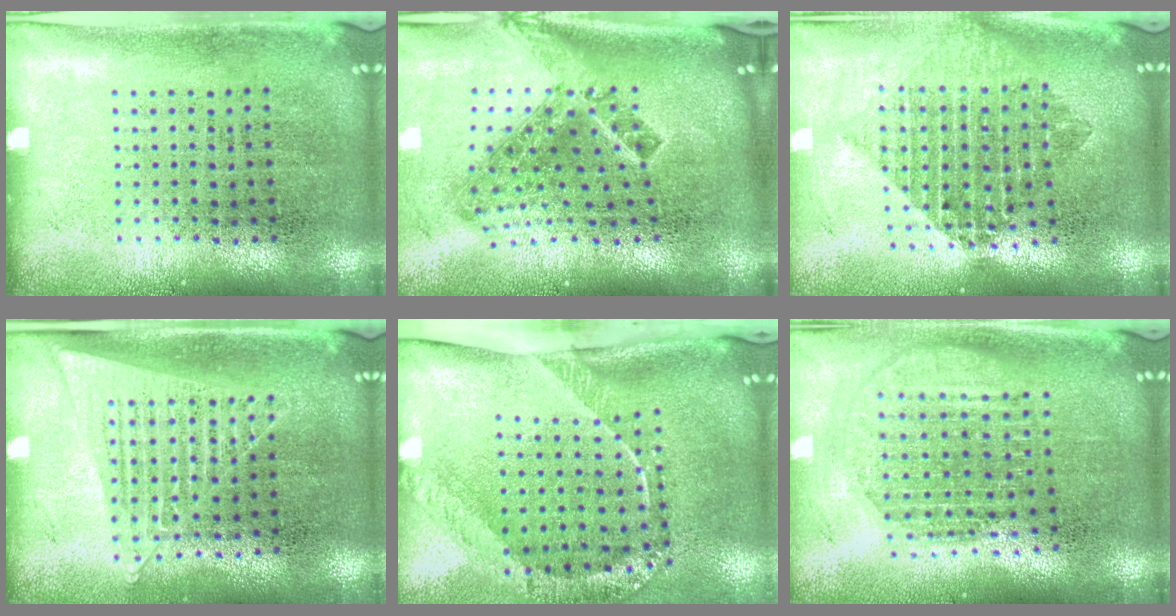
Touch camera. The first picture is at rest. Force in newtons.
{"total": 2.1, "press": 1.3, "slide": 1.6}
{"total": 2.1, "press": 1.6, "slide": 1.3}
{"total": 1.4, "press": 1.3, "slide": 0.5}
{"total": 2.6, "press": 1.7, "slide": 2.0}
{"total": 1.9, "press": 1.5, "slide": 1.0}